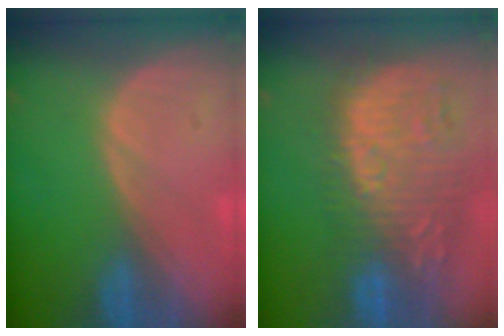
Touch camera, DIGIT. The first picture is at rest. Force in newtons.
{"total": 12.9, "press": 11.7, "slide": 5.4}